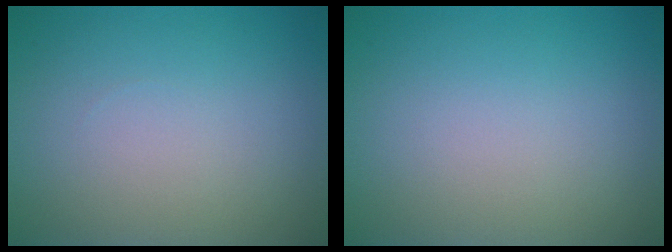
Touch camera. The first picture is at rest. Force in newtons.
{"total": 0.0}